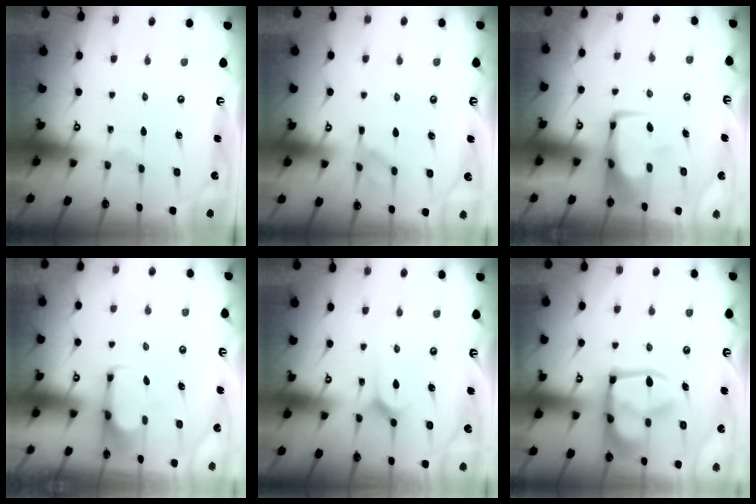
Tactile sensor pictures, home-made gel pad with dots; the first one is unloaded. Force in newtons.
{"total": 5.8, "press": 5.8, "slide": 0.8}
{"total": 0.6, "press": 0.2, "slide": 0.5}
{"total": 2.8, "press": 2.7, "slide": 0.9}
{"total": 4.9, "press": 4.9, "slide": 0.7}
{"total": 12.4, "press": 12.3, "slide": 1.7}